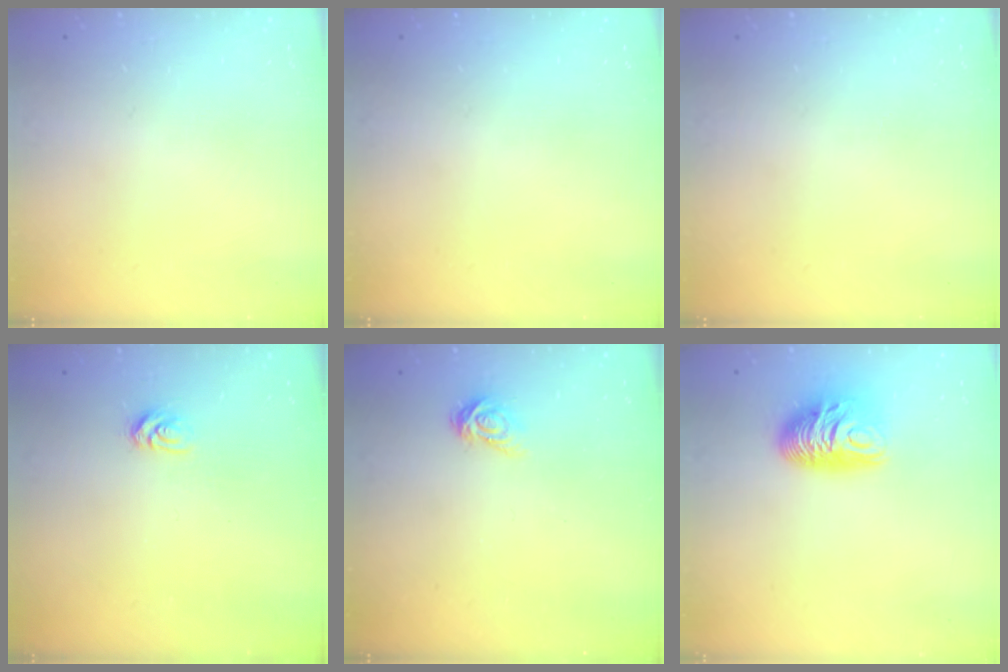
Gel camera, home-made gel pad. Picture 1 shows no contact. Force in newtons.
{"total": 0.0}
{"total": 0.0}
{"total": 4.4, "press": 4.3, "slide": 0.5}
{"total": 3.4, "press": 3.4, "slide": 0.4}
{"total": 10.1, "press": 10.0, "slide": 1.1}